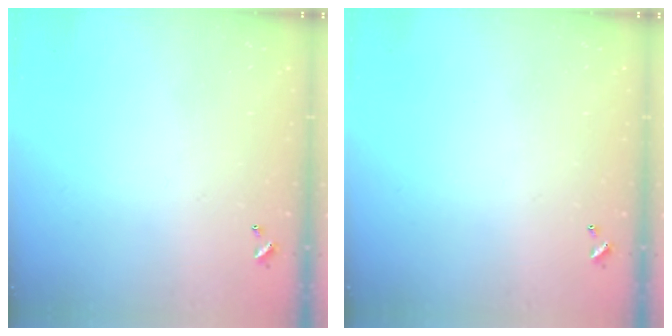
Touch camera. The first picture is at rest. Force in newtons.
{"total": 0.0}